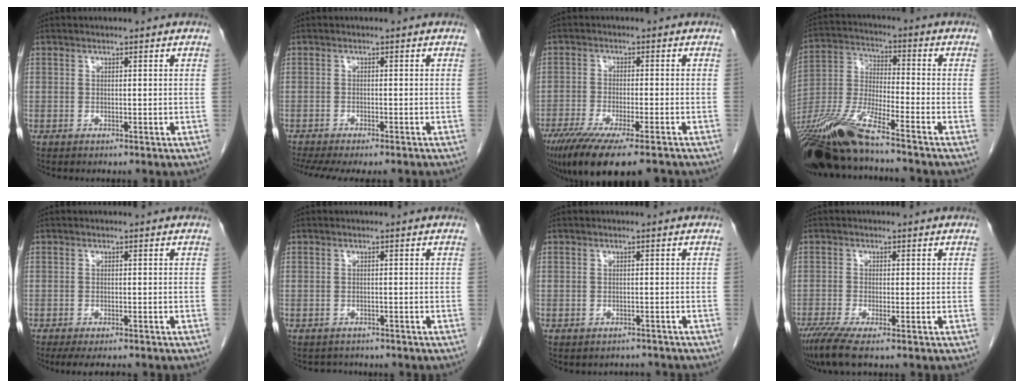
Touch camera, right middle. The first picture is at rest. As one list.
[{"total": 10.6, "force": [-8.8, 2.4, 5.3], "torque": [-0.086, -0.007, -0.122]}, {"total": 14.2, "force": [-10.8, 2.0, 9.0], "torque": [-0.151, -0.036, -0.174]}, {"total": 15.6, "force": [-12.2, 1.0, 9.6], "torque": [-0.210, -0.024, -0.234]}, {"total": 5.6, "force": [-4.8, 1.1, 2.8], "torque": [-0.033, -0.009, -0.071]}, {"total": 2.2, "force": [-1.9, 1.0, -0.2], "torque": [-0.002, -0.001, -0.029]}, {"total": 2.1, "force": [-1.9, 1.0, 0.0], "torque": [0.001, 0.003, -0.024]}, {"total": 5.1, "force": [-3.5, 0.2, 3.7], "torque": [-0.070, -0.017, -0.066]}]